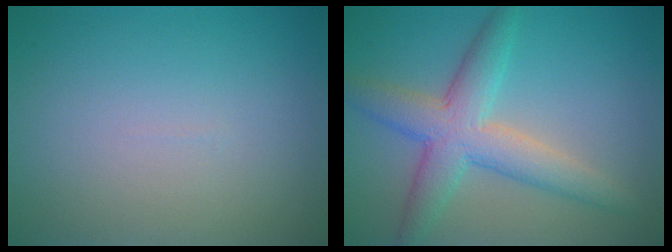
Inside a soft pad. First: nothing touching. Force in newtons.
{"total": 5.7, "press": 5.7, "slide": 0.4}